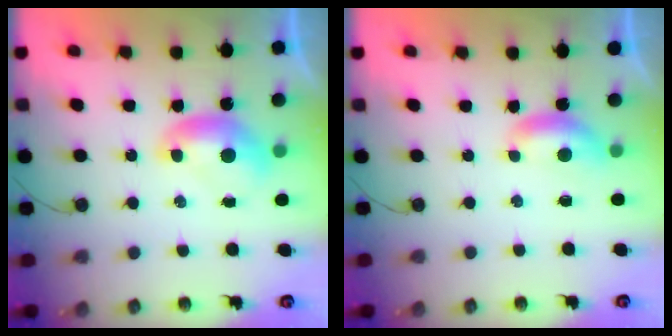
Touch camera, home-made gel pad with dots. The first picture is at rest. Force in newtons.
{"total": 2.2, "press": 2.2, "slide": 0.4}